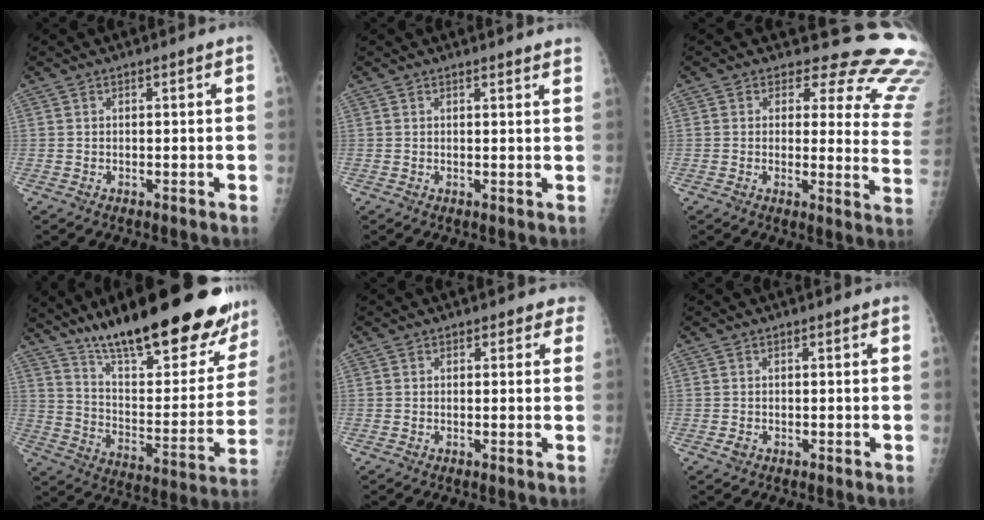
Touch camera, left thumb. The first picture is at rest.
{"total": 3.8, "force": [3.6, 0.6, 1.0], "torque": [-0.002, -0.014, 0.030]}
{"total": 17.0, "force": [14.4, 7.0, 5.8], "torque": [-0.017, -0.121, 0.124]}
{"total": 32.0, "force": [23.2, 8.7, 20.4], "torque": [-0.266, -0.093, 0.343]}
{"total": 2.8, "force": [1.9, 2.0, 0.5], "torque": [0.028, -0.006, 0.007]}
{"total": 1.0, "force": [-0.3, 0.9, 0.5], "torque": [-0.006, 0.001, -0.005]}